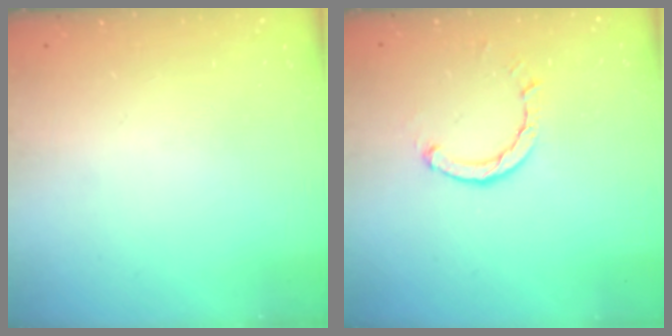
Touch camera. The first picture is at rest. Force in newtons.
{"total": 2.6, "press": 2.6, "slide": 0.3}